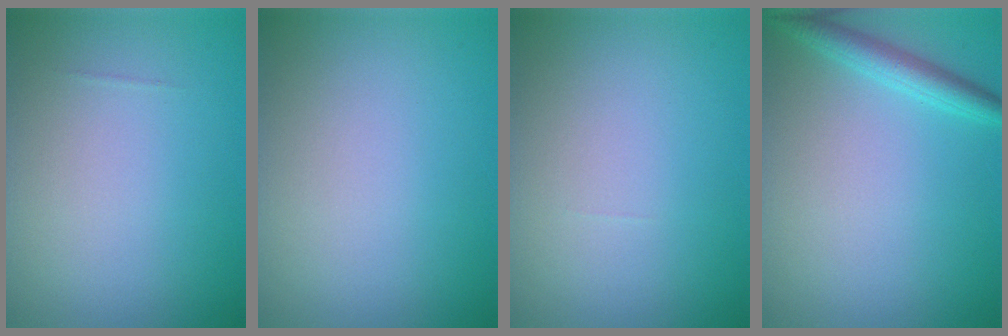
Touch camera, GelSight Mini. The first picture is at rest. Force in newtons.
{"total": 0.0}
{"total": 0.0}
{"total": 2.5, "press": 2.5, "slide": 0.1}